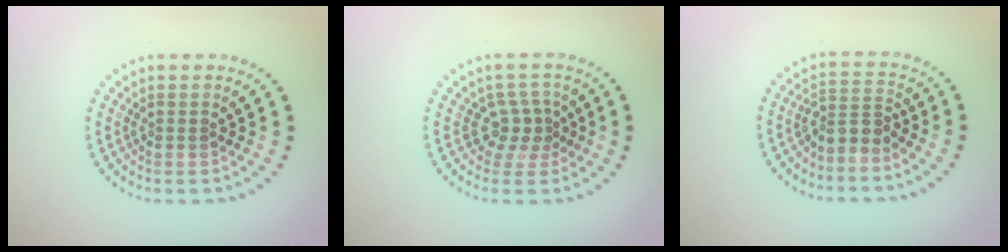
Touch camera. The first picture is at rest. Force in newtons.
{"total": 2.5, "press": 1.8, "slide": 1.7}
{"total": 2.5, "press": 1.9, "slide": 1.7}